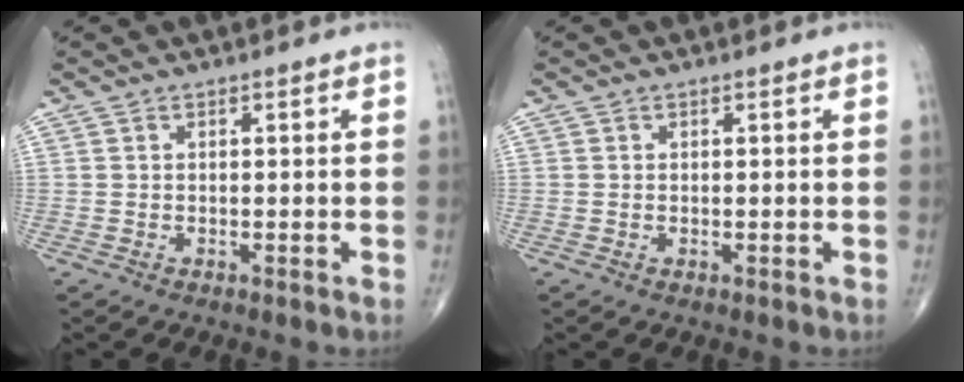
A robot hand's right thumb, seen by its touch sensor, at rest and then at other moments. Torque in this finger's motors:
{"motor_torque": [0.26, 0.16, -0.44, -0.34, 0.07]}